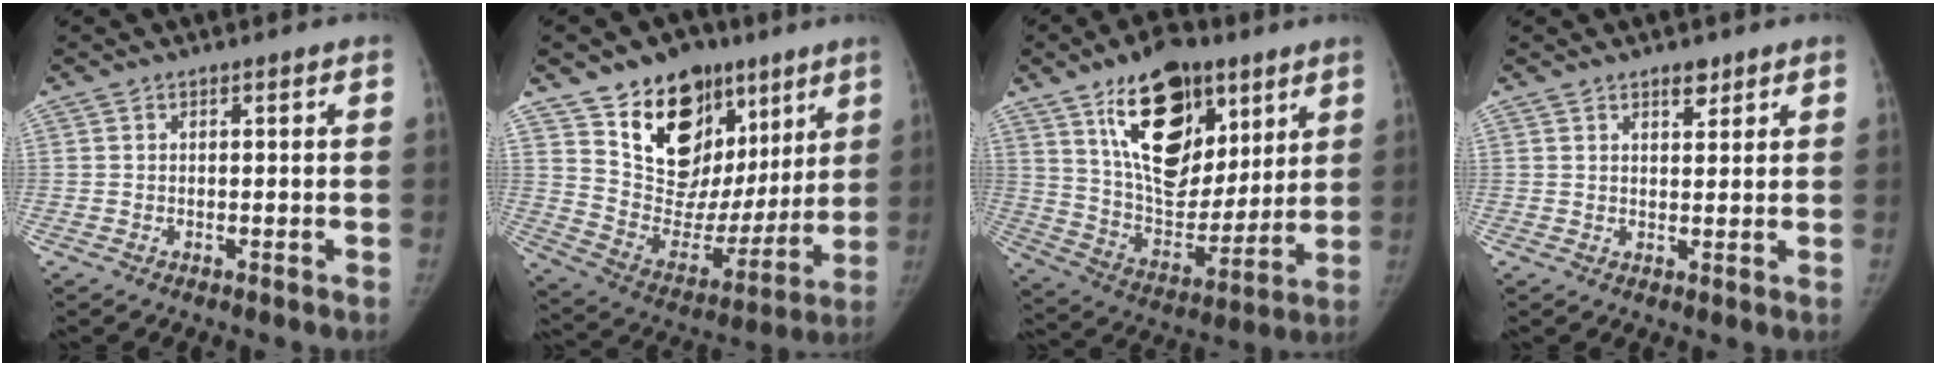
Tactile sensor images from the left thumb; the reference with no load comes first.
{"total": 22.4, "force": [12.7, 15.2, 10.5], "torque": [-0.098, -0.034, 0.220]}
{"total": 22.8, "force": [11.7, 12.6, 14.9], "torque": [-0.190, -0.056, 0.202]}
{"total": 2.7, "force": [2.0, 1.3, 1.4], "torque": [-0.008, -0.012, 0.031]}